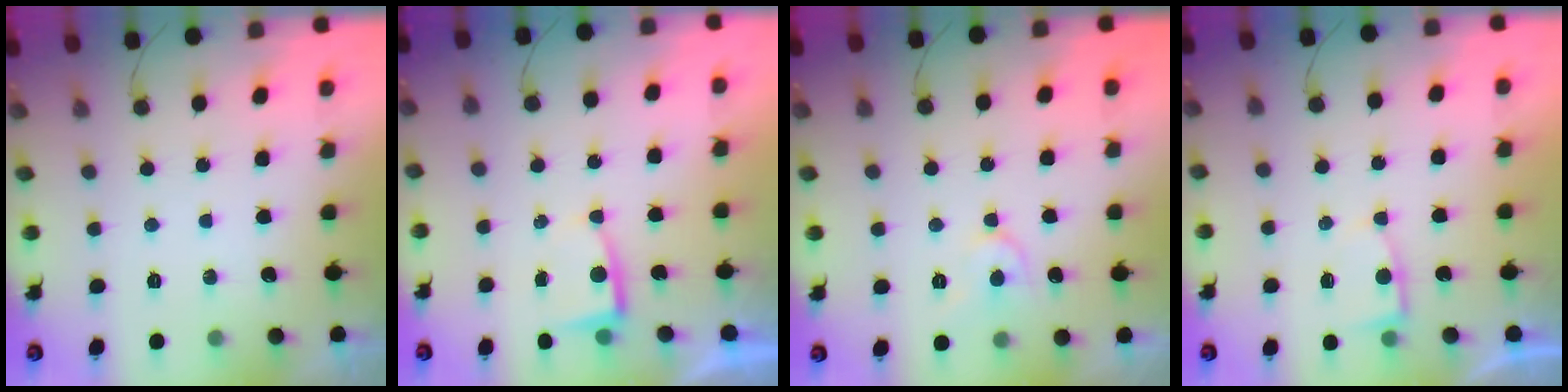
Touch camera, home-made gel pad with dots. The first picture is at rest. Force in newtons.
{"total": 2.2, "press": 2.2, "slide": 0.3}
{"total": 6.5, "press": 6.4, "slide": 0.7}
{"total": 4.0, "press": 4.0, "slide": 0.4}